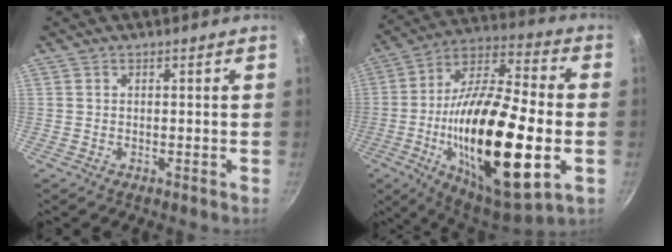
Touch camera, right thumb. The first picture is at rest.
{"total": 31.5, "force": [-6.2, 11.2, 28.7], "torque": [-0.497, 0.014, -0.102]}